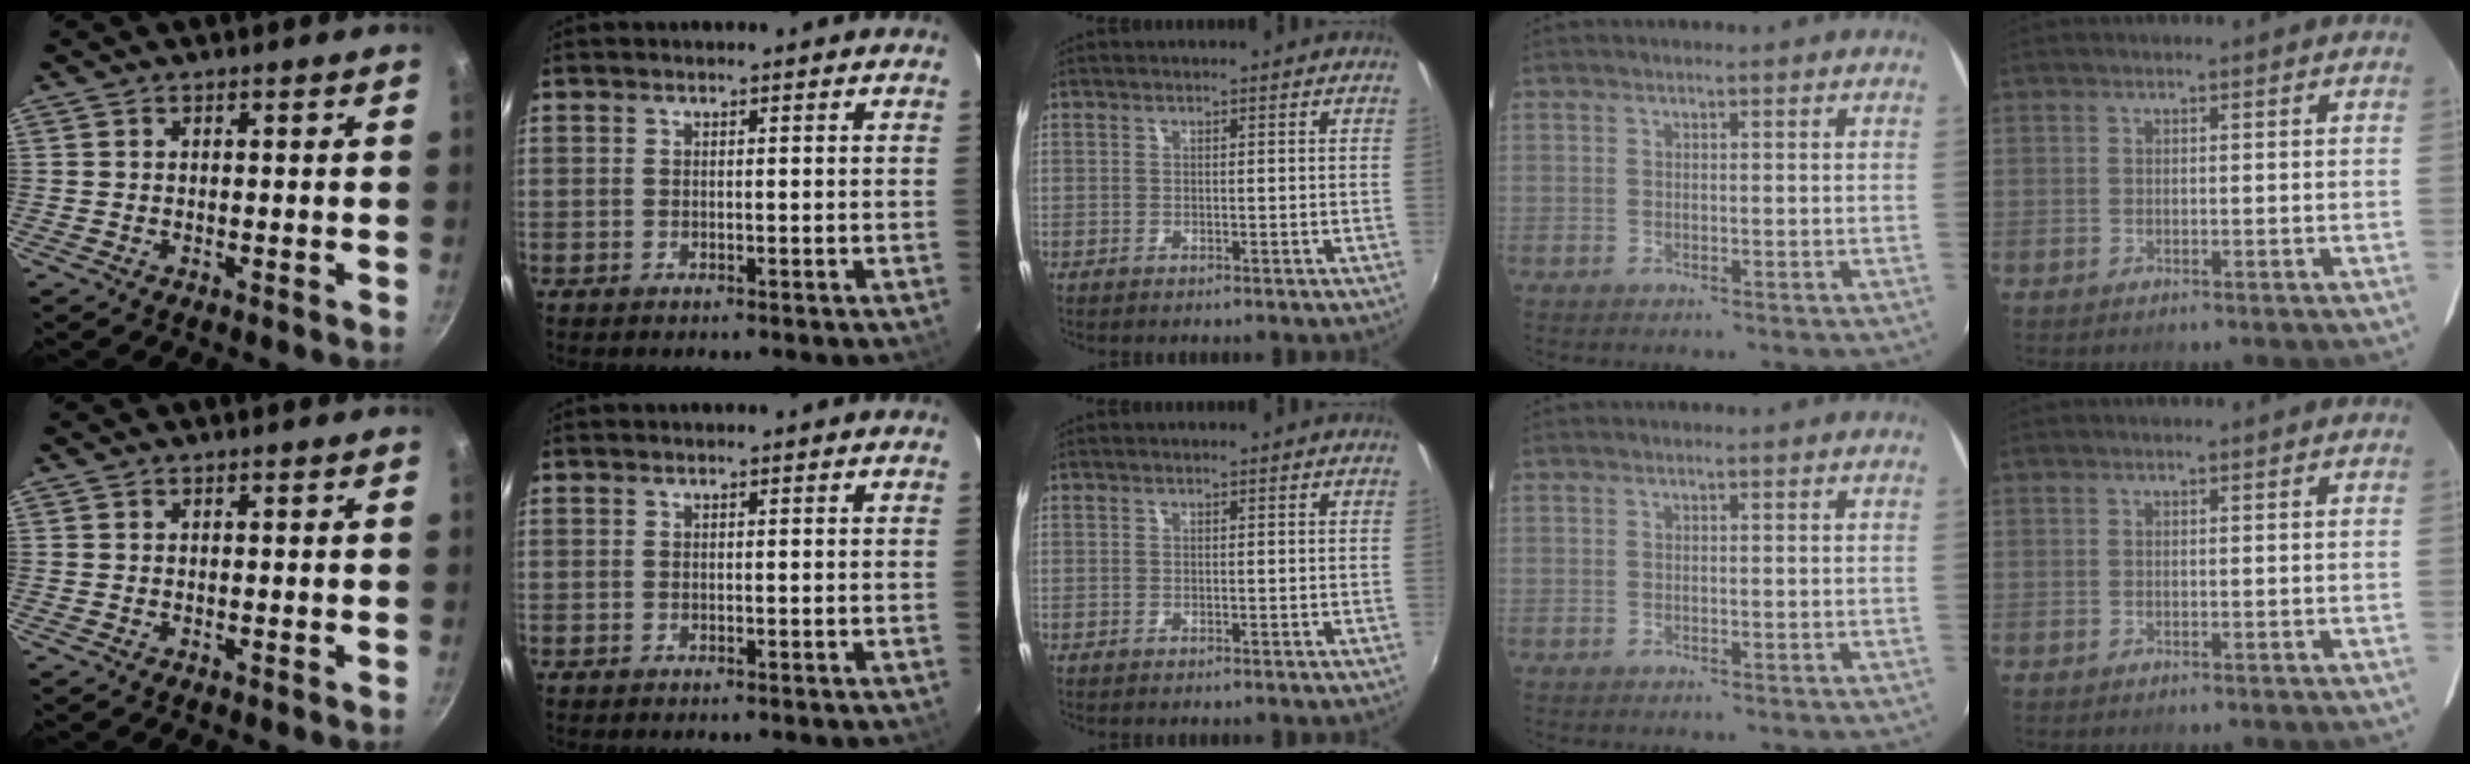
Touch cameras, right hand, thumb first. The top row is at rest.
{}